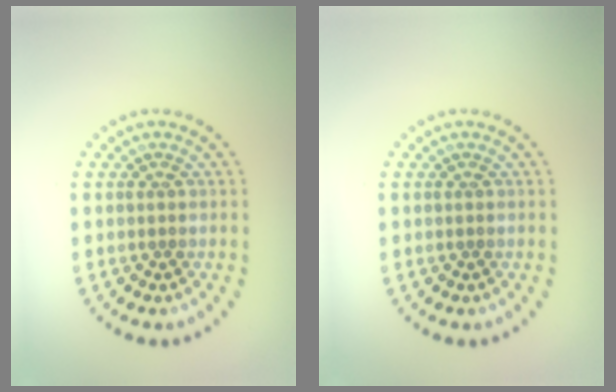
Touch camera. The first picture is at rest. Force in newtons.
{"total": 0.0}